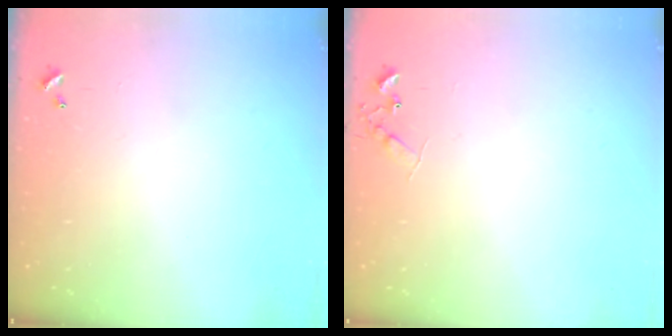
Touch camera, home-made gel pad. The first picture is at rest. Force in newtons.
{"total": 7.0, "press": 7.0, "slide": 0.8}